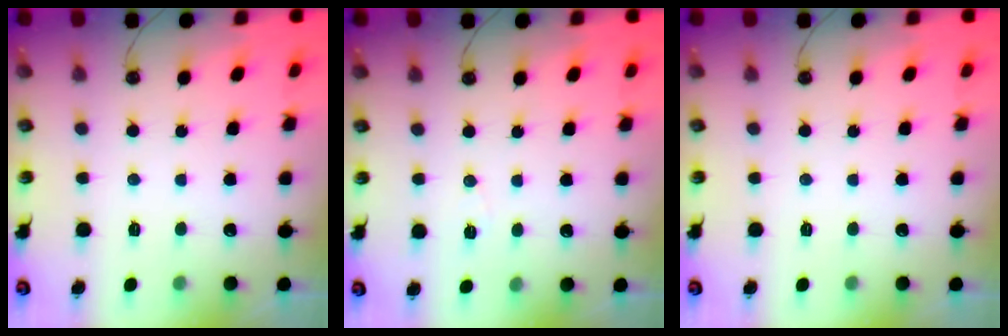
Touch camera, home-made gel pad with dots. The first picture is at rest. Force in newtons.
{"total": 4.3, "press": 3.0, "slide": 3.0}
{"total": 0.0}